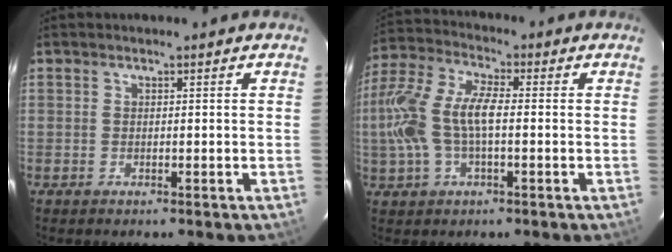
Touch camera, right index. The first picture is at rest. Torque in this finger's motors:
{"motor_torque": [0.43, -0.08, 0.36, 0.21]}